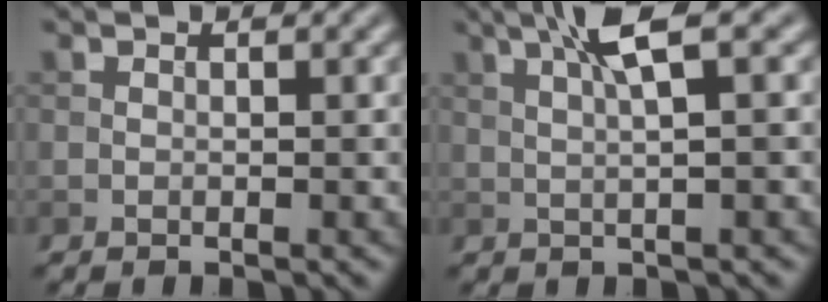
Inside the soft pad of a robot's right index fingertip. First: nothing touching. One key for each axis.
{"total": 4.0, "fx": 1.6, "fy": 0.5, "fz": 3.7, "tx": -0.066, "ty": 0.008, "tz": 0.027}